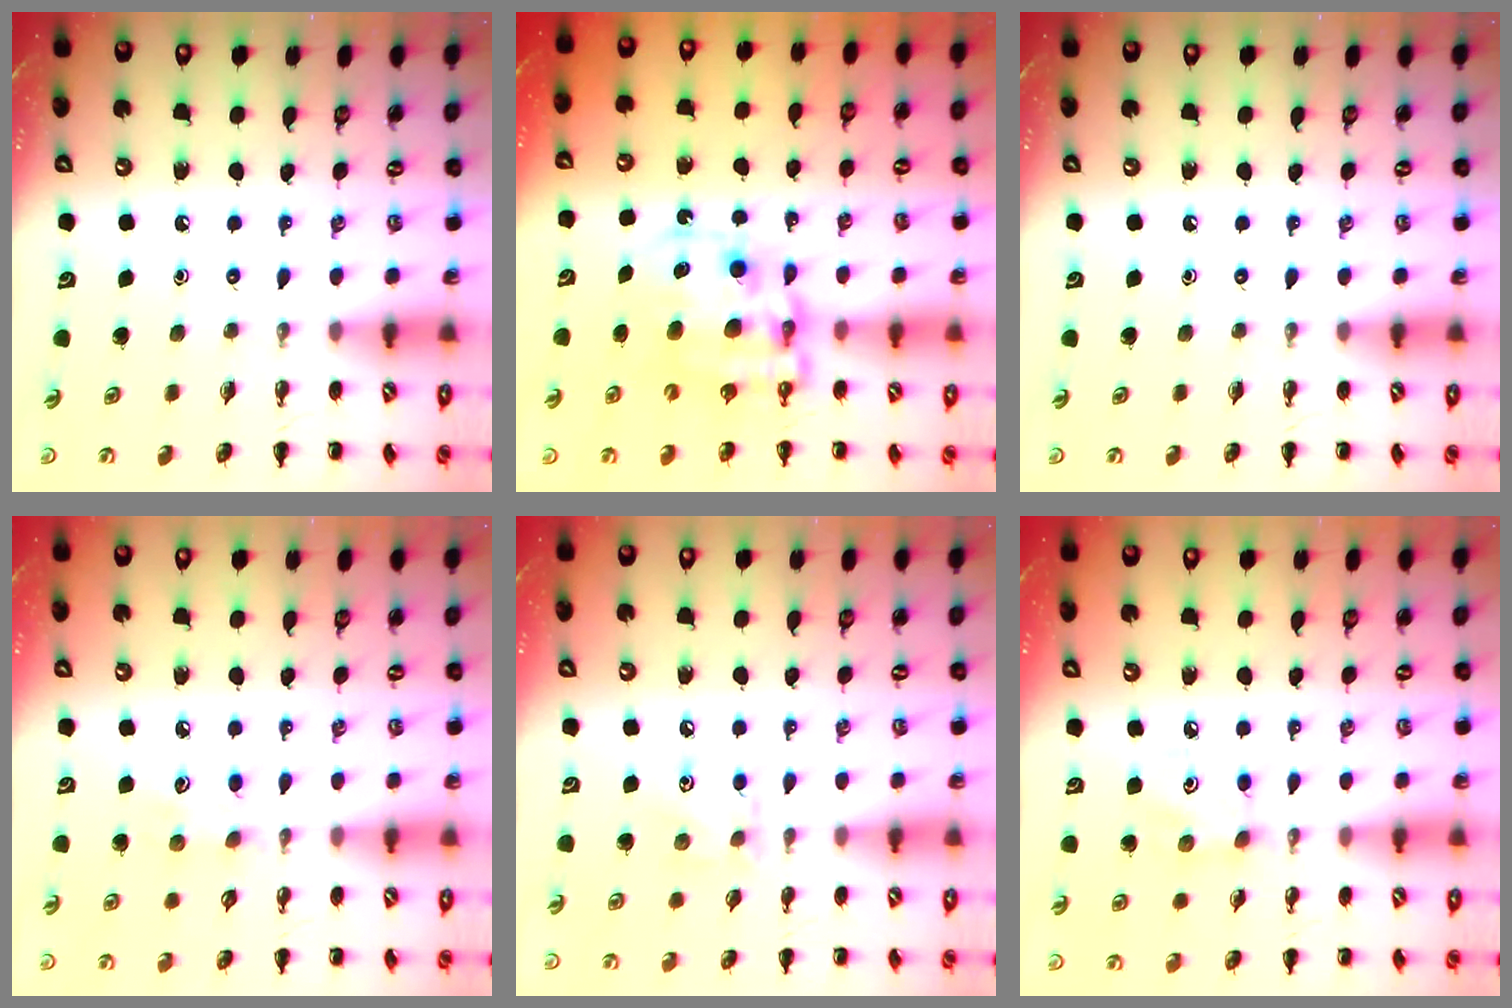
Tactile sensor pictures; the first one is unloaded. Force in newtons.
{"total": 12.0, "press": 11.7, "slide": 2.5}
{"total": 0.0}
{"total": 5.4, "press": 5.2, "slide": 1.3}
{"total": 6.3, "press": 6.2, "slide": 1.1}
{"total": 3.1, "press": 3.0, "slide": 0.6}